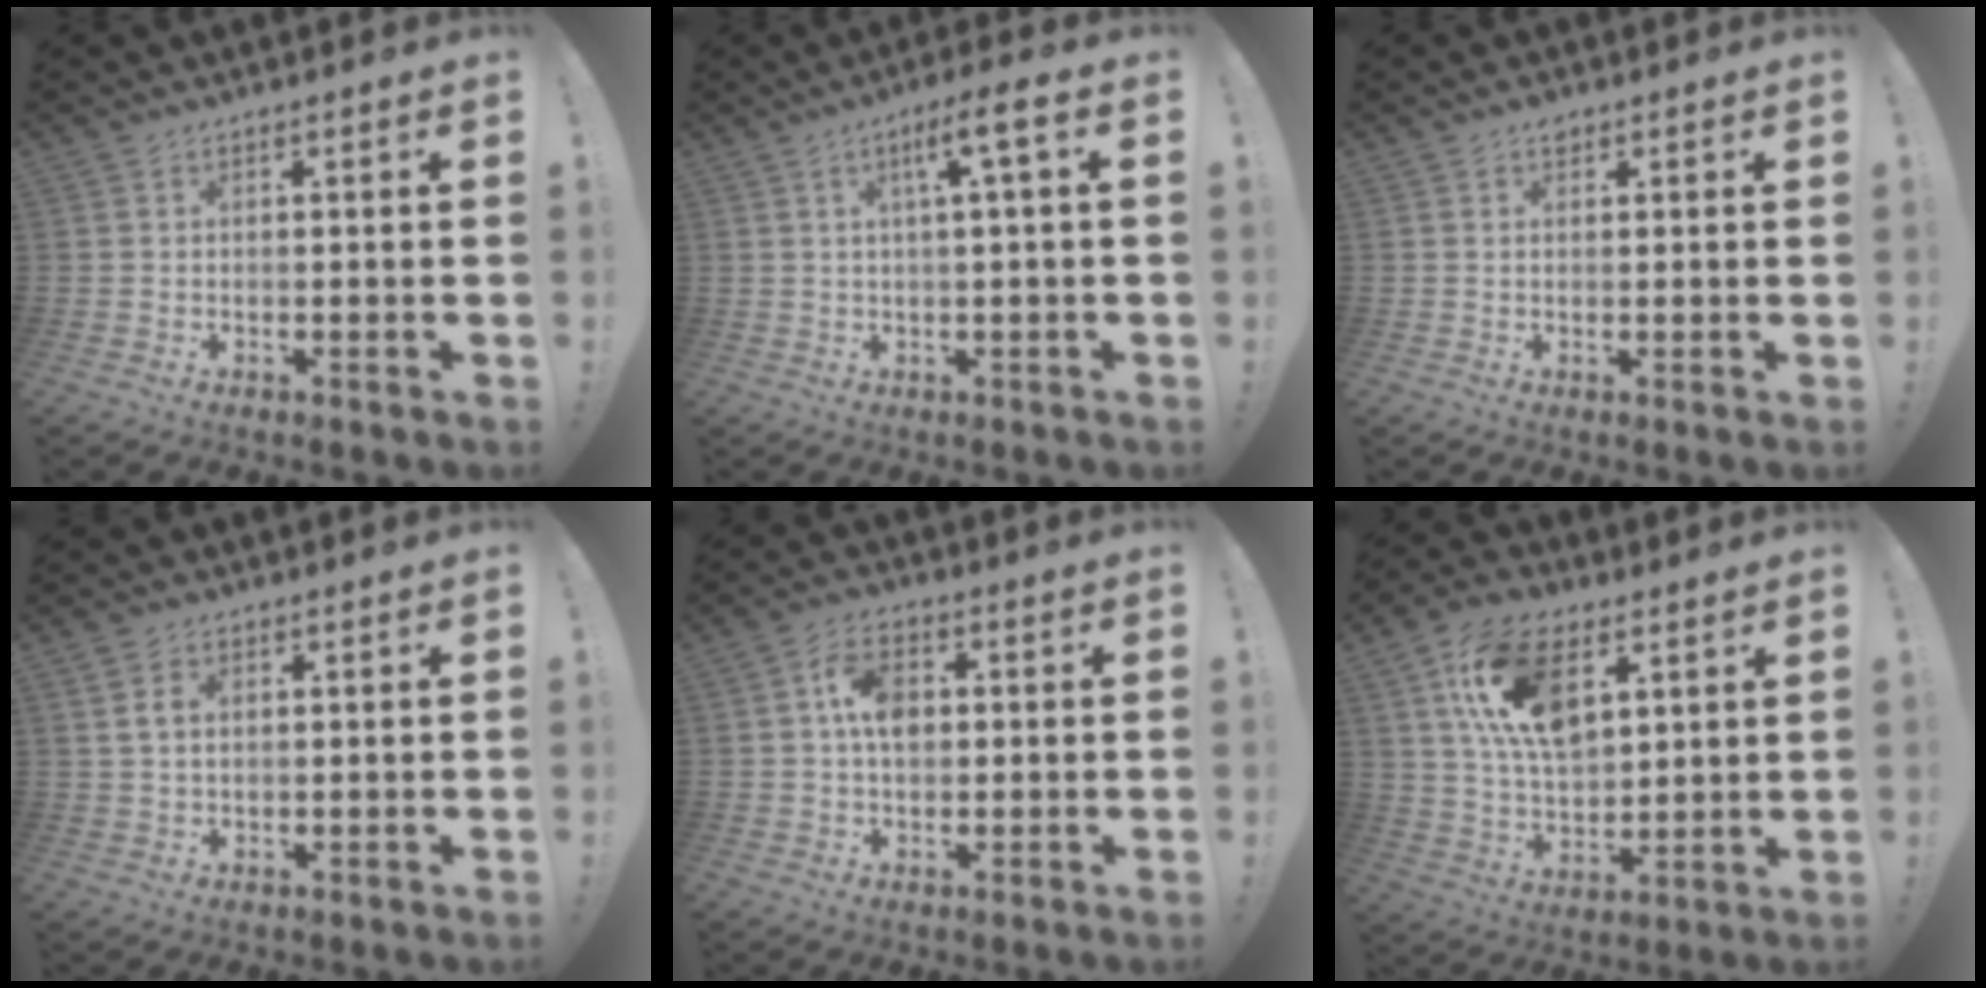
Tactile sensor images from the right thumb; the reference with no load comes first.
{"total": 6.9, "force": [1.9, 0.3, 6.6], "torque": [-0.105, -0.004, 0.023]}
{"total": 1.5, "force": [1.1, 0.9, 0.5], "torque": [0.005, -0.007, 0.017]}
{"total": 3.2, "force": [1.1, 2.0, 2.2], "torque": [-0.032, 0.000, 0.018]}
{"total": 8.8, "force": [1.4, 6.0, 6.2], "torque": [-0.097, 0.012, 0.028]}
{"total": 18.6, "force": [7.7, 10.9, 12.9], "torque": [-0.237, -0.018, 0.137]}